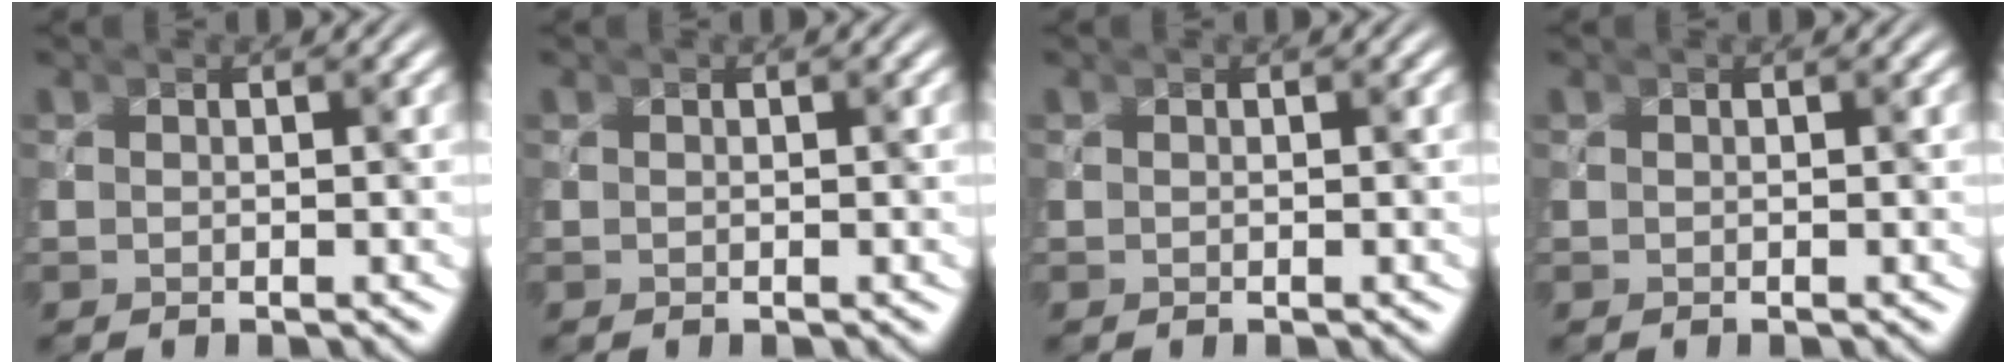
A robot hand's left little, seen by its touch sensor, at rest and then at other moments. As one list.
[{"total": 0.0}, {"total": 0.0}, {"total": 0.0}]